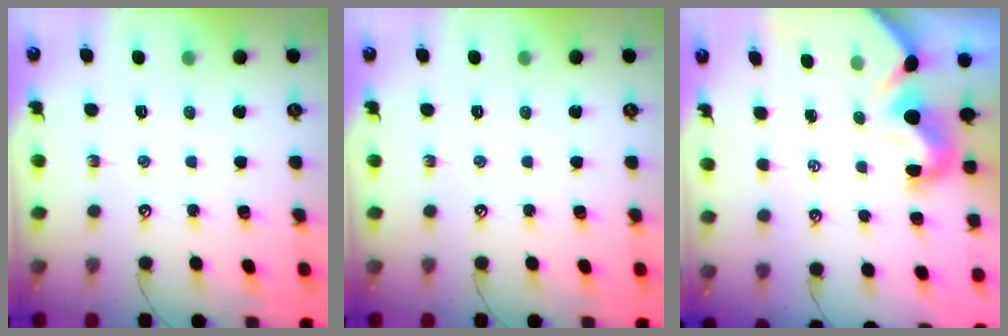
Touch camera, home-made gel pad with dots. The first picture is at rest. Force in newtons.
{"total": 0.0}
{"total": 1.4, "press": 1.1, "slide": 0.9}